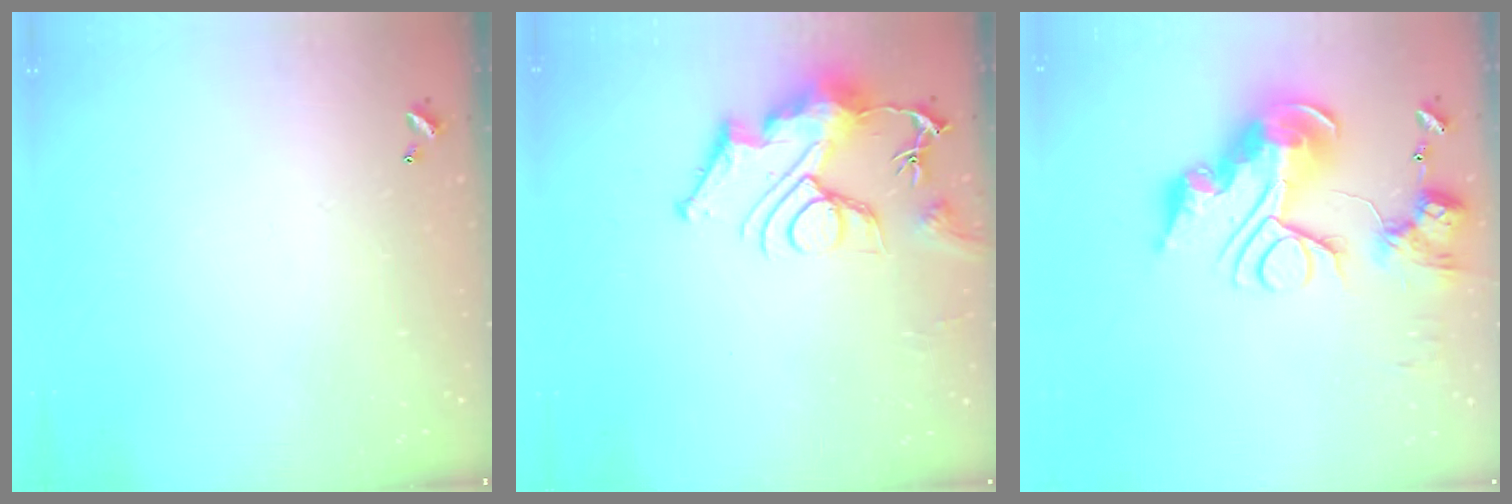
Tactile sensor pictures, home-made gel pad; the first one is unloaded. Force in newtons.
{"total": 11.9, "press": 11.8, "slide": 1.6}
{"total": 0.9, "press": 0.9, "slide": 0.0}